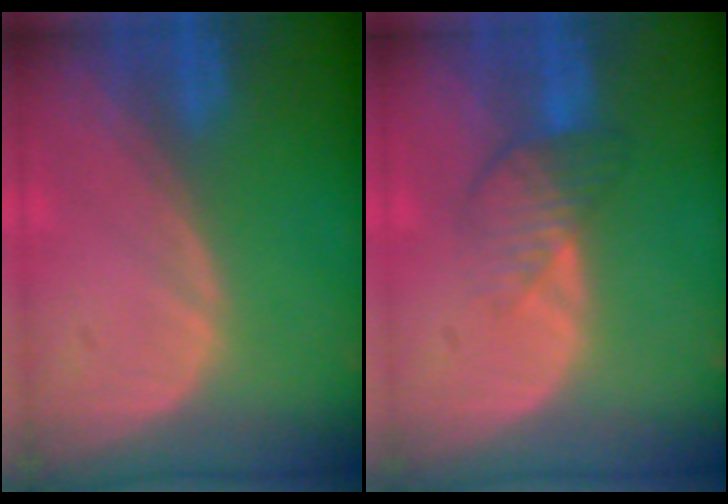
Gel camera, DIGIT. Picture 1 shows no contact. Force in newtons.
{"total": 4.4, "press": 3.8, "slide": 2.3}